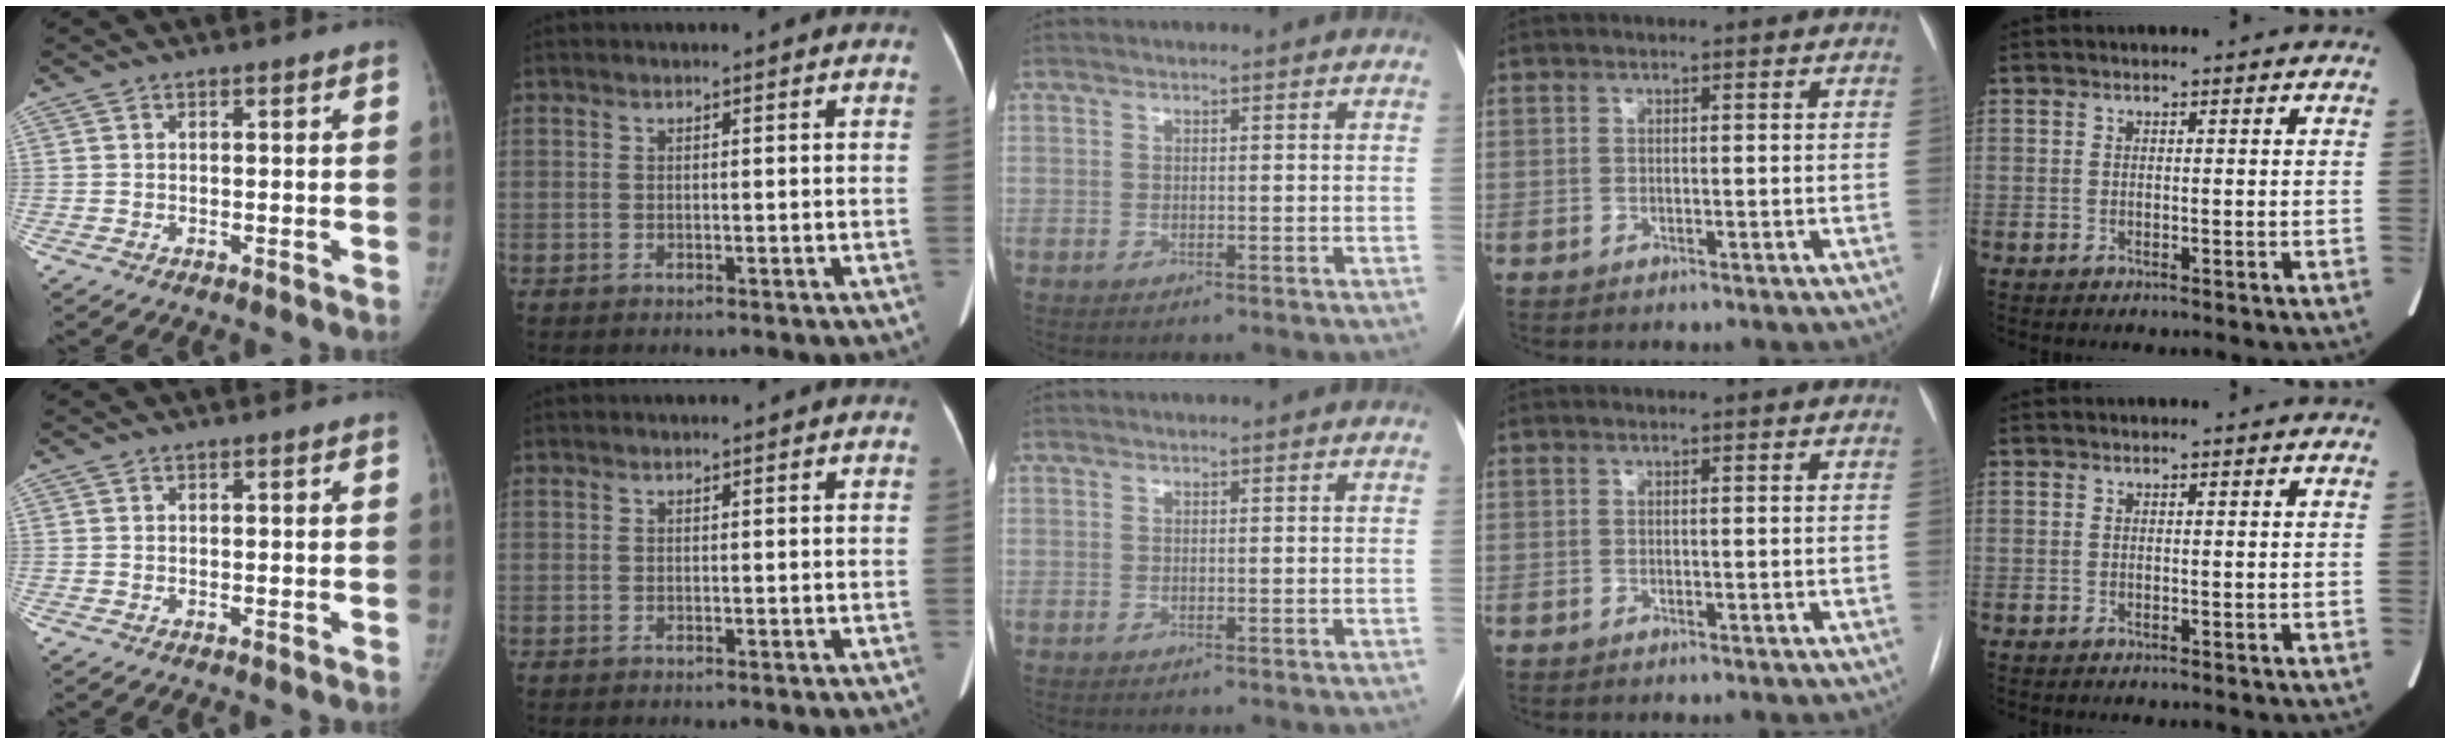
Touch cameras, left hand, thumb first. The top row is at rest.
{}